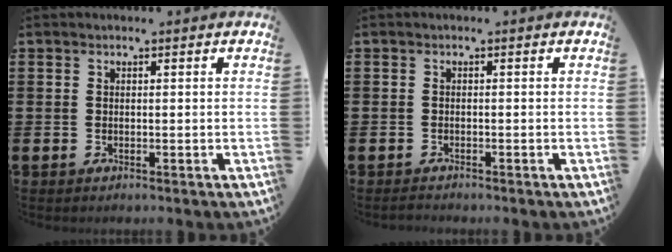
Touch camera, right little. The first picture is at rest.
{"total": 0.6, "force": [-0.5, 0.1, 0.2], "torque": [-0.005, -0.001, -0.011]}